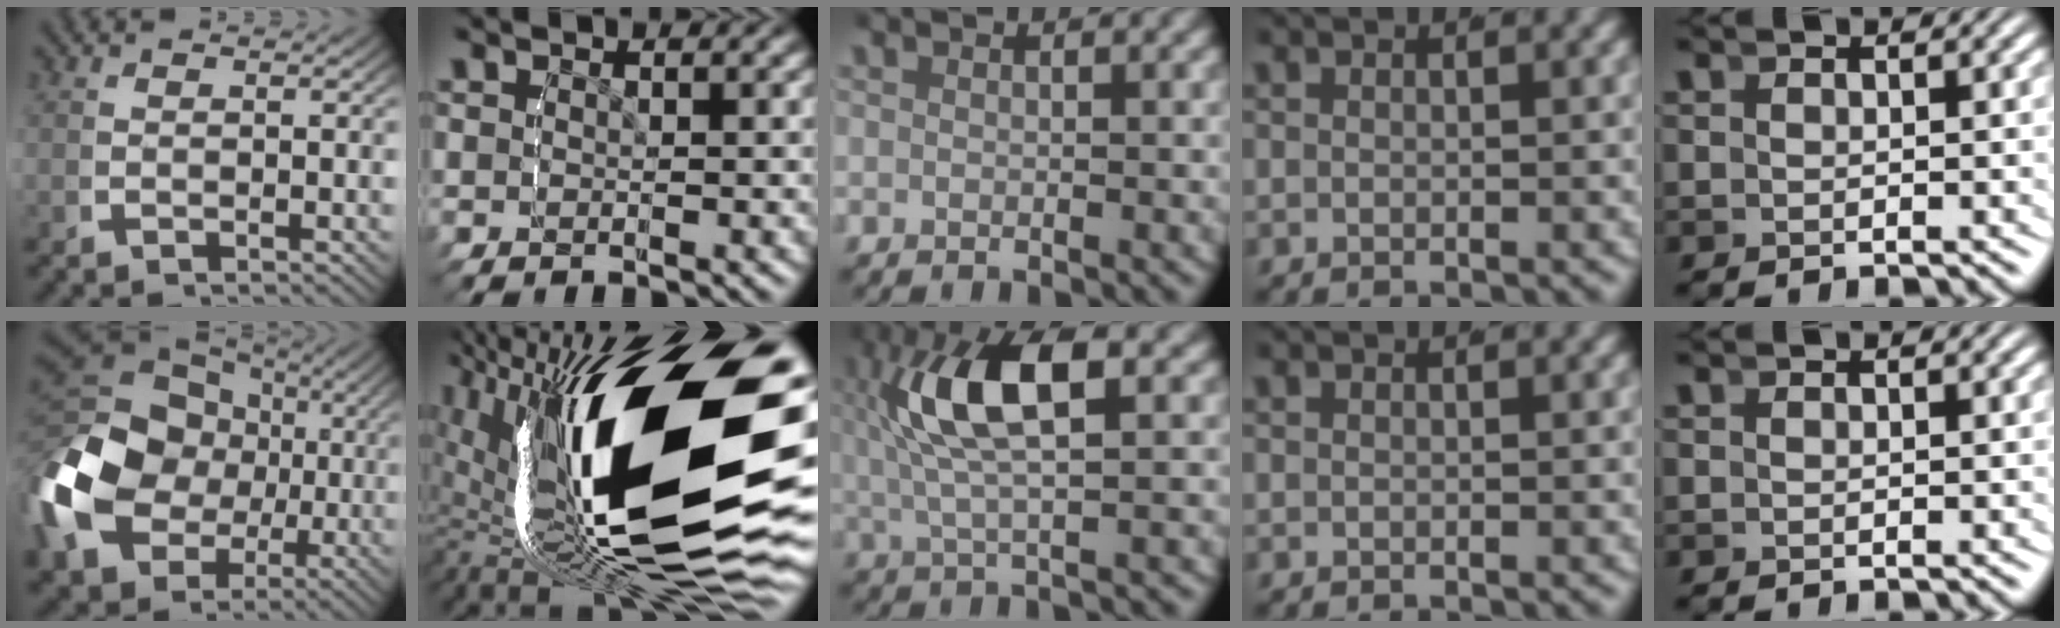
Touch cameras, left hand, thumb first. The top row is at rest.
{"thumb": {"total": 15.7, "force": [-0.6, 12.4, 9.7], "torque": [-0.249, -0.059, 0.020]}, "index": {"total": 23.9, "force": [-3.2, 11.0, 21.0], "torque": [-0.349, 0.005, -0.047]}, "middle": {"total": 8.3, "force": [1.5, 3.0, 7.6], "torque": [-0.161, 0.013, 0.023]}}